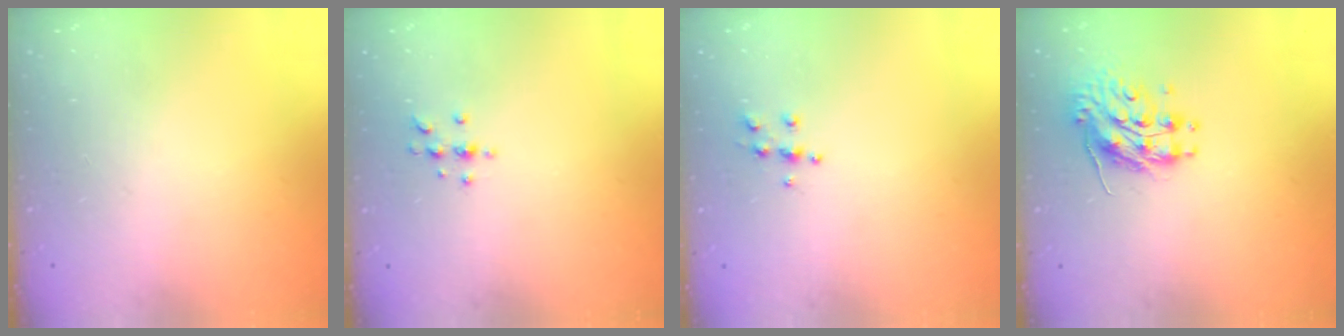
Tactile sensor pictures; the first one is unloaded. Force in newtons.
{"total": 4.8, "press": 4.7, "slide": 0.6}
{"total": 5.5, "press": 5.4, "slide": 0.6}
{"total": 10.2, "press": 10.2, "slide": 0.8}